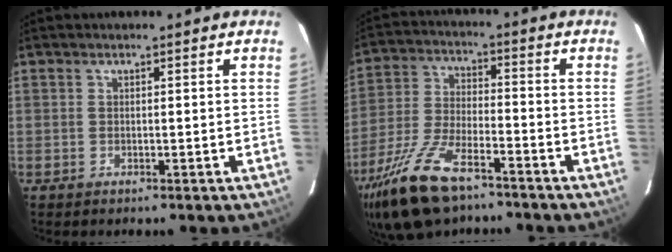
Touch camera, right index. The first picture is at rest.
{"total": 13.4, "force": [-9.2, 4.0, 8.9], "torque": [-0.190, -0.017, -0.171]}